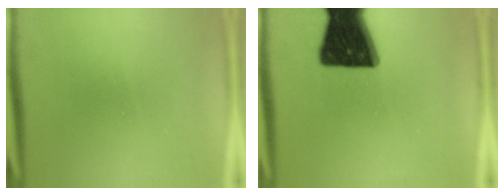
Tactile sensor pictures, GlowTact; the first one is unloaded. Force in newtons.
{"total": 19.7}